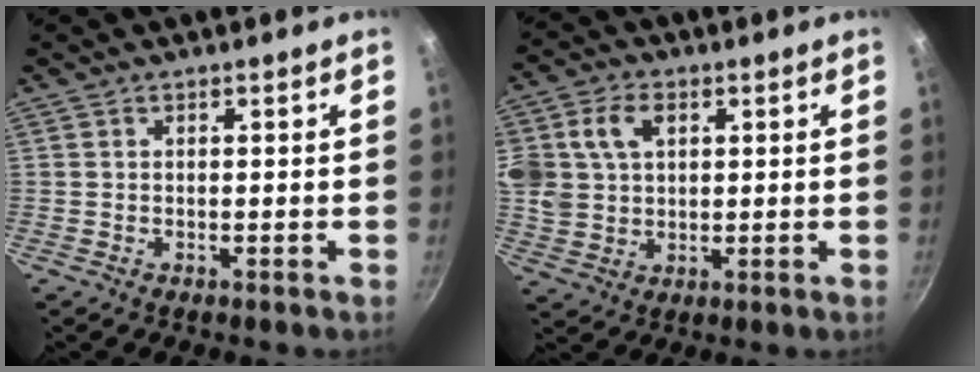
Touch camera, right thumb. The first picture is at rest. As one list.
[{"total": 14.4, "force": [4.1, 11.1, 8.3], "torque": [-0.183, 0.016, 0.079]}]